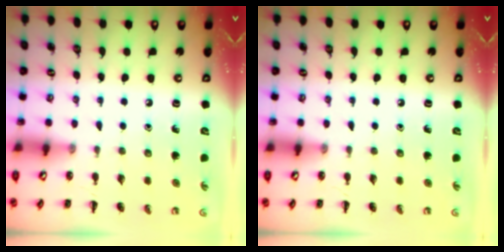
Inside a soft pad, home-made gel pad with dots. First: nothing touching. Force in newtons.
{"total": 0.0}